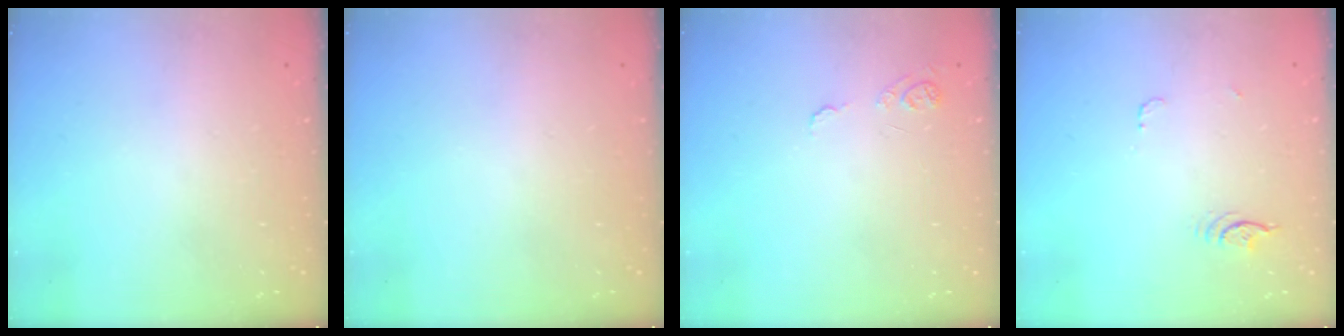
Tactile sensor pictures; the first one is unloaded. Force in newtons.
{"total": 0.0}
{"total": 7.2, "press": 7.2, "slide": 0.7}
{"total": 3.8, "press": 3.5, "slide": 1.6}